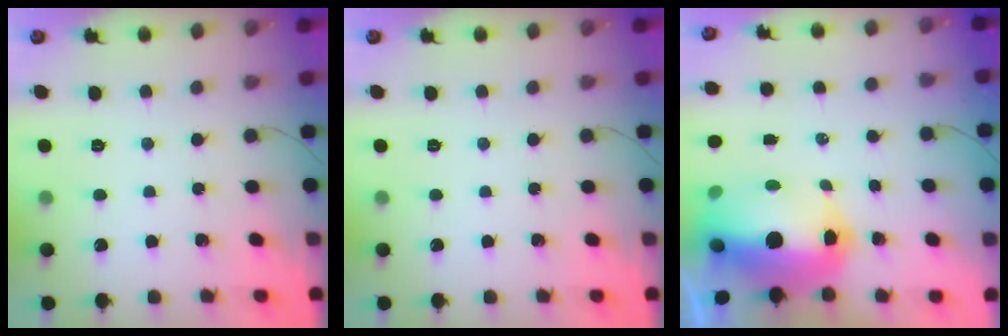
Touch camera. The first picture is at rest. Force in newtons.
{"total": 0.0}
{"total": 17.4, "press": 17.0, "slide": 3.7}